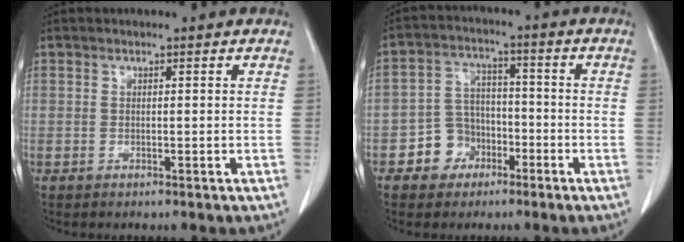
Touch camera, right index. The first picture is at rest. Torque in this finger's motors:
{"motor_torque": [0.23, 0.00, -0.24, -0.10]}